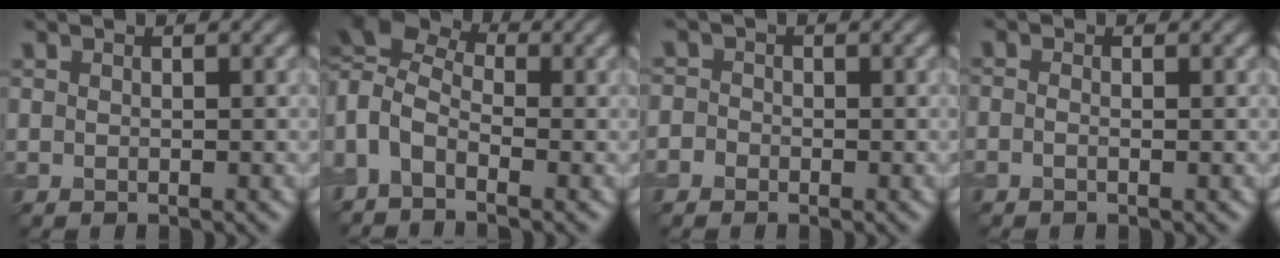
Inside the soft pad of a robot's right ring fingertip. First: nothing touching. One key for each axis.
{"total": 7.3, "fx": 0.3, "fy": 4.3, "fz": 5.9, "tx": -0.144, "ty": 0.011, "tz": -0.008}
{"total": 1.5, "fx": -0.5, "fy": 1.3, "fz": 0.4, "tx": 0.005, "ty": 0.005, "tz": -0.021}
{"total": 1.2, "fx": 0.0, "fy": 0.7, "fz": 1.0, "tx": -0.014, "ty": -0.005, "tz": -0.017}